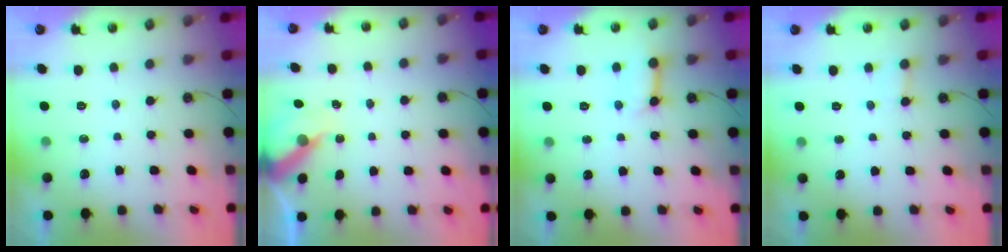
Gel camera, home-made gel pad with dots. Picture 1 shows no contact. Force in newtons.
{"total": 6.8, "press": 6.7, "slide": 0.6}
{"total": 7.8, "press": 7.8, "slide": 1.1}
{"total": 2.1, "press": 2.1, "slide": 0.2}